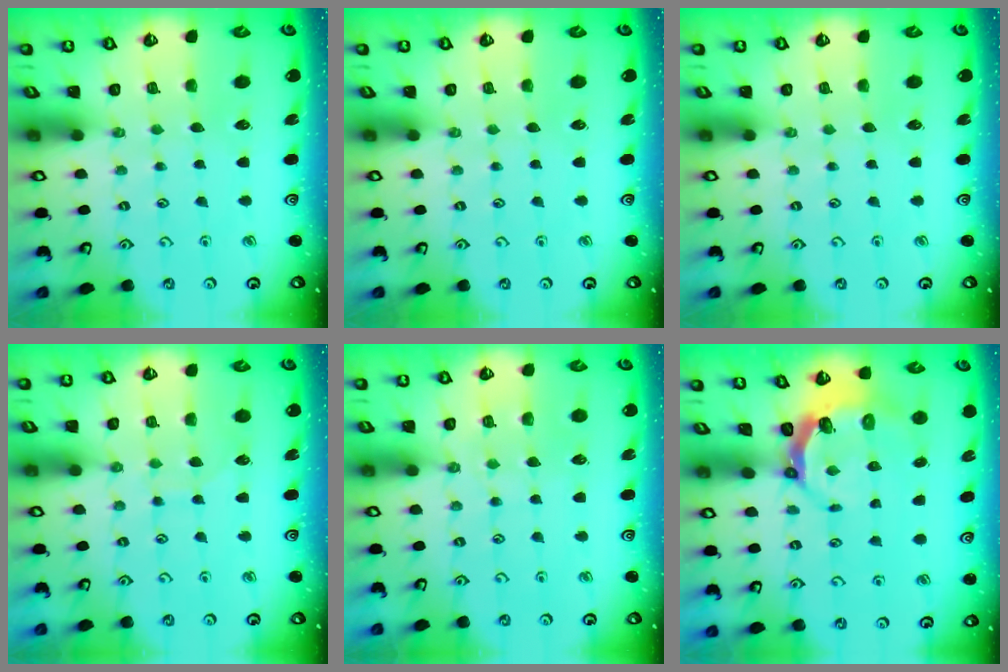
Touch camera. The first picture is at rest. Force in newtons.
{"total": 0.0}
{"total": 0.0}
{"total": 5.7, "press": 5.7, "slide": 0.6}
{"total": 5.3, "press": 5.3, "slide": 0.6}
{"total": 4.8, "press": 3.6, "slide": 3.2}